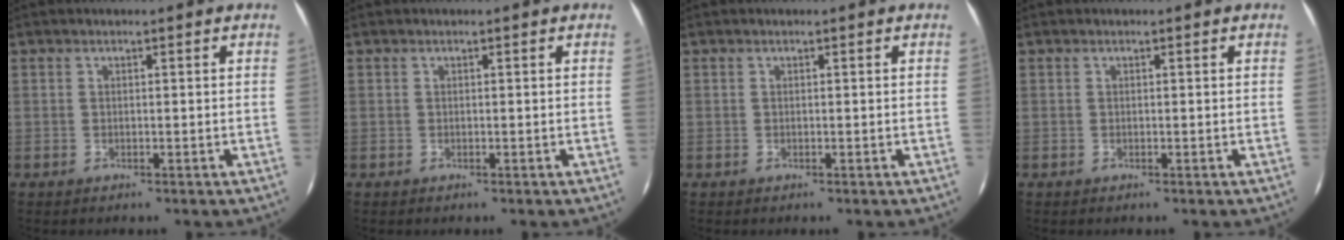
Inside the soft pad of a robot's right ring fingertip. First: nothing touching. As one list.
[{"total": 0.0}, {"total": 0.0}, {"total": 0.0}]